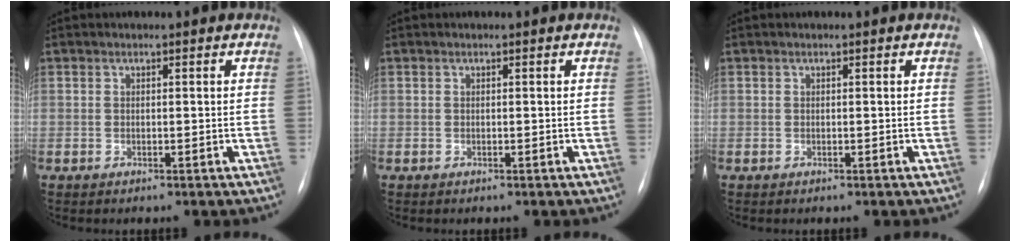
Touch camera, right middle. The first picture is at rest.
{"total": 0.0}
{"total": 0.0}